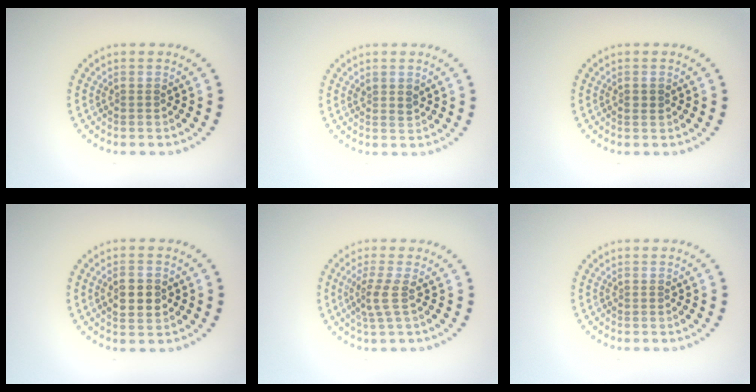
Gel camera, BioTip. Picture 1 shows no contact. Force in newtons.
{"total": 1.0, "press": 0.9, "slide": 0.5}
{"total": 0.8, "press": 0.7, "slide": 0.4}
{"total": 2.8, "press": 2.8, "slide": 0.2}
{"total": 2.4, "press": 1.6, "slide": 1.8}
{"total": 0.0}